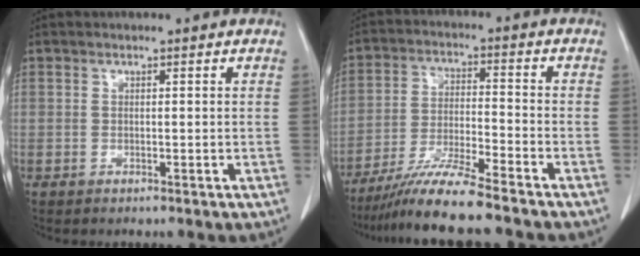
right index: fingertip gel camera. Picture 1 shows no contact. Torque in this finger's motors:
{"motor_torque": [0.57, -0.54, 0.48, 0.16]}